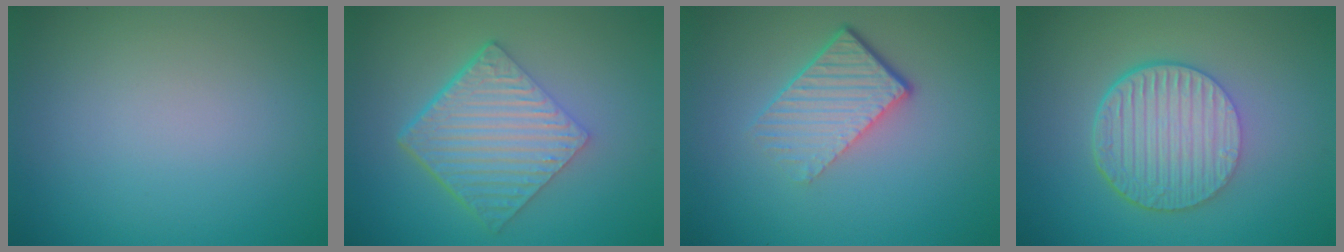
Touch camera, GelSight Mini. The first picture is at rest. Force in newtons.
{"total": 6.4, "press": 4.4, "slide": 4.8}
{"total": 4.6, "press": 2.9, "slide": 3.6}
{"total": 6.7, "press": 4.5, "slide": 5.0}